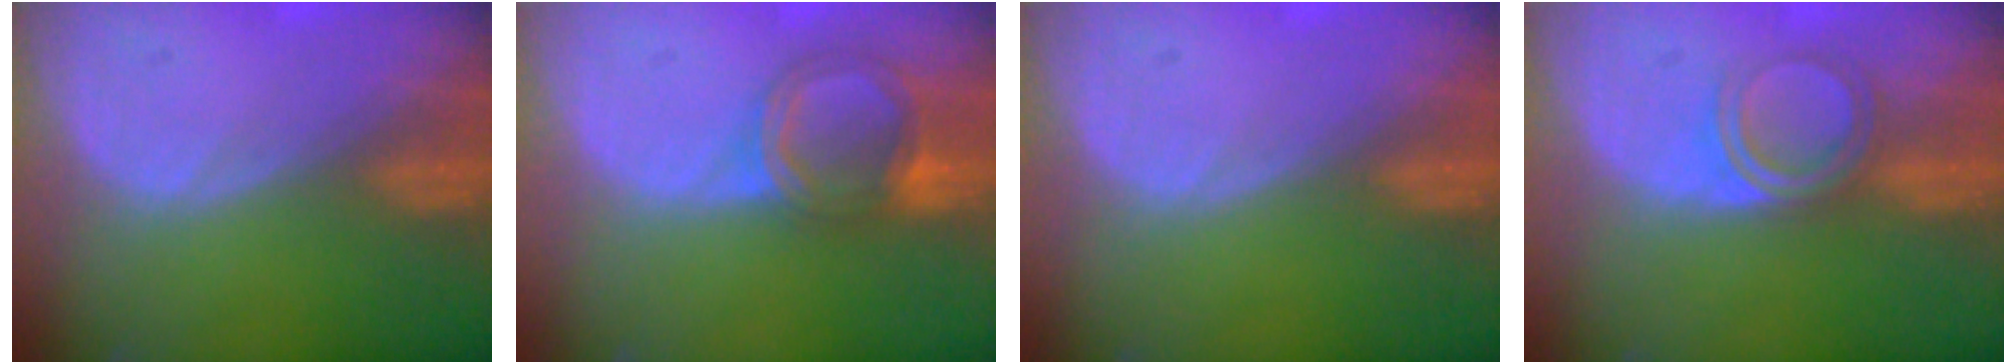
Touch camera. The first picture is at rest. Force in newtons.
{"total": 6.4, "press": 5.9, "slide": 2.7}
{"total": 0.0}
{"total": 4.7, "press": 4.2, "slide": 2.1}